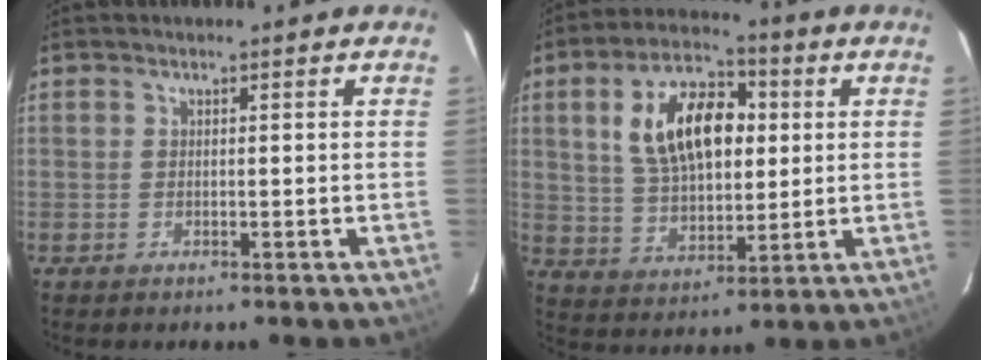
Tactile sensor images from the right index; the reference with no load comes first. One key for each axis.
{"total": 15.6, "fx": 3.7, "fy": 8.7, "fz": 12.4, "tx": -0.226, "ty": 0.024, "tz": 0.069}